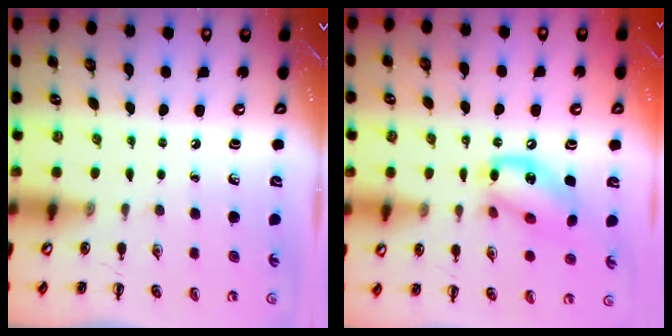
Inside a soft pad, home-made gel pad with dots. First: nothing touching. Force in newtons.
{"total": 13.1, "press": 12.8, "slide": 2.7}